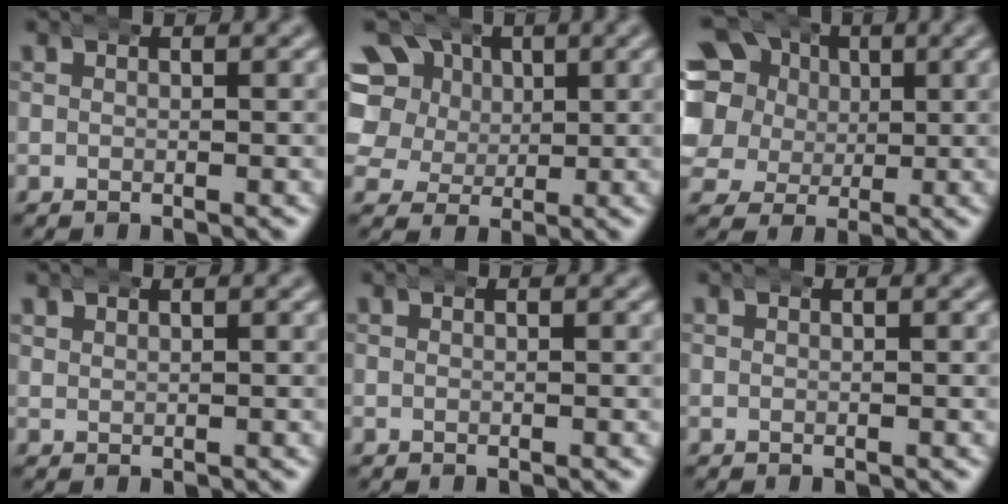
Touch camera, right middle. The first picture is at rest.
{"total": 9.6, "force": [2.3, 8.2, 4.3], "torque": [-0.098, -0.014, 0.034]}
{"total": 12.4, "force": [2.4, 10.7, 5.8], "torque": [-0.130, -0.017, 0.032]}
{"total": 0.8, "force": [0.7, 0.2, 0.2], "torque": [-0.001, 0.003, 0.015]}
{"total": 0.0}
{"total": 0.0}